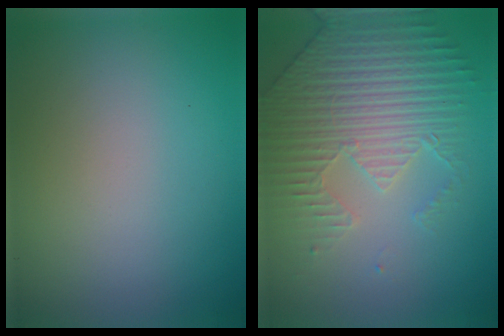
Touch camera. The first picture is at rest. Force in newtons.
{"total": 4.3, "press": 4.1, "slide": 1.1}